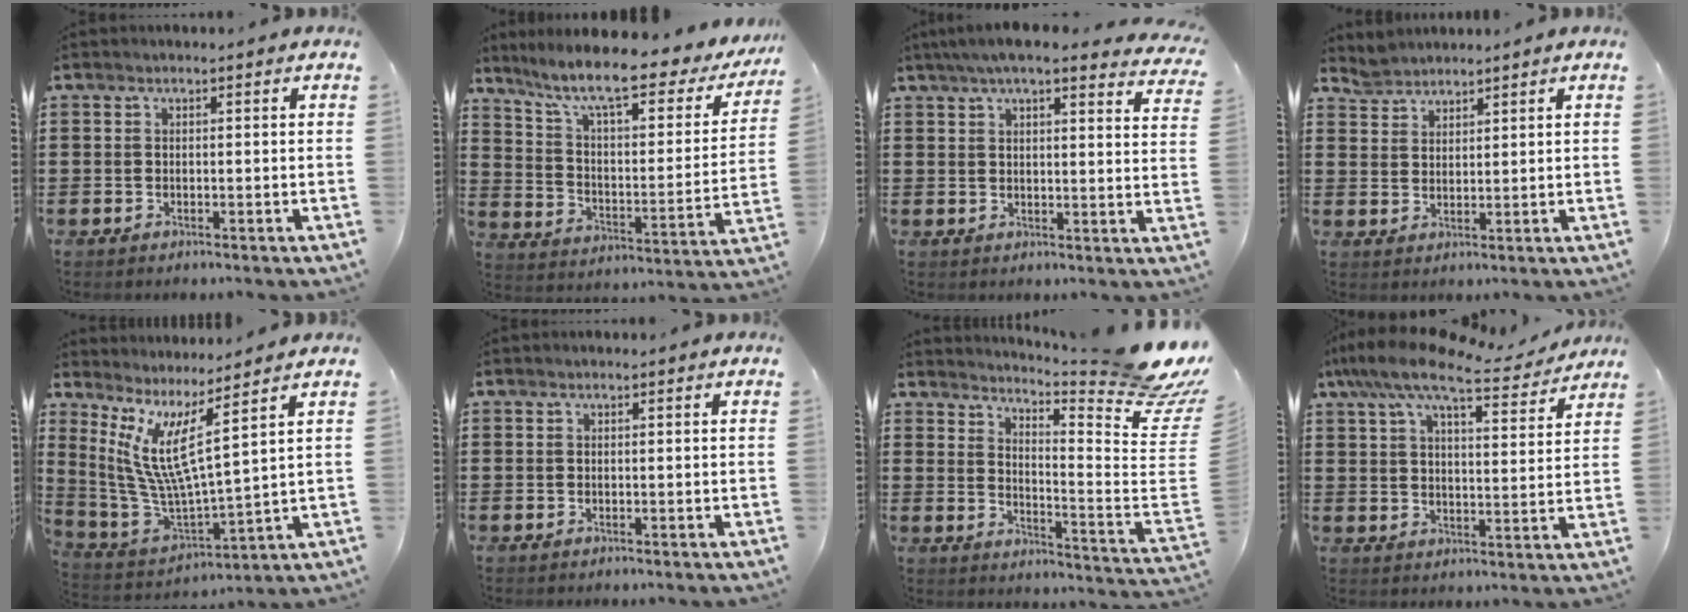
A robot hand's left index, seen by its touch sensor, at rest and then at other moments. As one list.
[{"total": 10.3, "force": [8.1, 1.0, 6.3], "torque": [-0.144, -0.053, 0.132]}, {"total": 5.6, "force": [4.8, 0.7, 3.0], "torque": [-0.072, -0.009, 0.085]}, {"total": 3.1, "force": [3.0, 0.9, -0.3], "torque": [-0.005, -0.002, 0.059]}, {"total": 8.5, "force": [4.4, 1.2, 7.2], "torque": [-0.177, -0.054, 0.071]}, {"total": 0.0}, {"total": 9.8, "force": [7.9, 0.9, 5.8], "torque": [-0.099, -0.075, 0.128]}, {"total": 10.8, "force": [8.6, 2.1, 6.1], "torque": [-0.132, -0.038, 0.146]}]